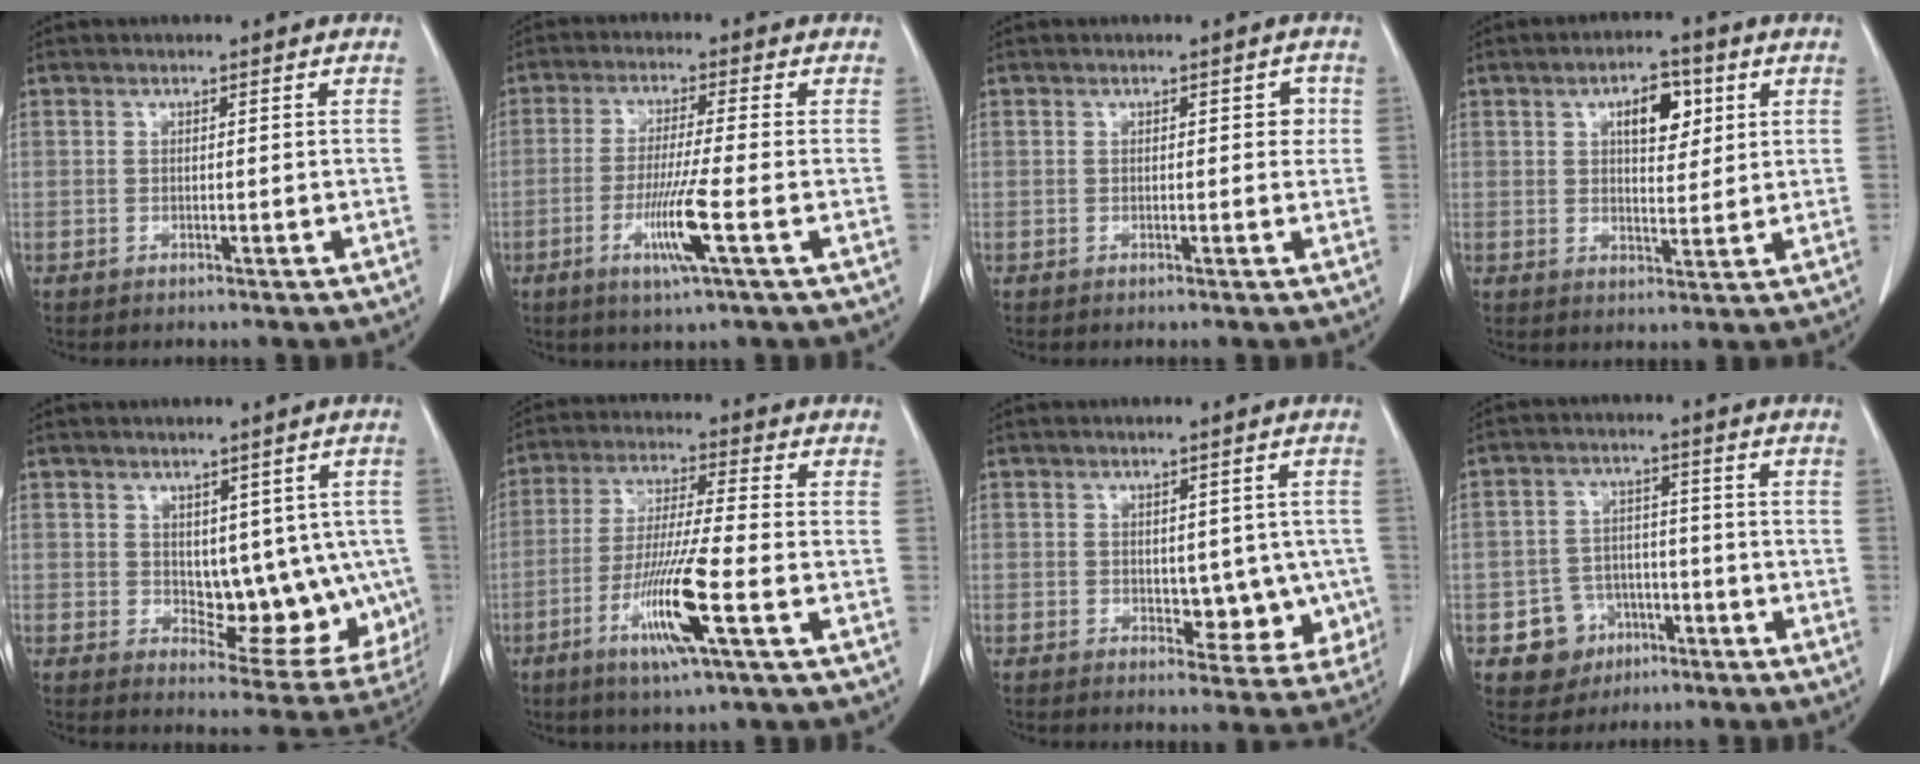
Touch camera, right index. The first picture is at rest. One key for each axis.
{"total": 7.6, "fx": -2.7, "fy": -0.7, "fz": 7.1, "tx": -0.138, "ty": -0.018, "tz": -0.051}
{"total": 1.9, "fx": 0.3, "fy": 1.1, "fz": 1.5, "tx": -0.013, "ty": 0.013, "tz": 0.004}
{"total": 6.5, "fx": 2.6, "fy": 3.0, "fz": 5.2, "tx": -0.080, "ty": 0.007, "tz": 0.042}
{"total": 10.7, "fx": 0.8, "fy": 6.2, "fz": 8.7, "tx": -0.086, "ty": 0.007, "tz": 0.030}
{"total": 11.2, "fx": -4.4, "fy": -0.2, "fz": 10.4, "tx": -0.205, "ty": -0.020, "tz": -0.084}
{"total": 6.3, "fx": -0.5, "fy": 4.1, "fz": 4.8, "tx": -0.036, "ty": 0.011, "tz": 0.005}
{"total": 7.0, "fx": -3.1, "fy": 6.1, "fz": 1.3, "tx": -0.018, "ty": 0.013, "tz": -0.041}